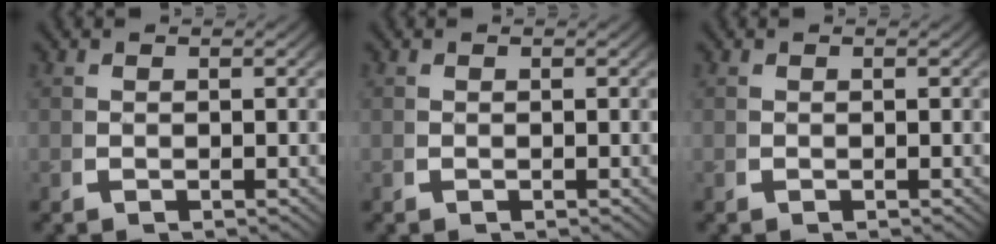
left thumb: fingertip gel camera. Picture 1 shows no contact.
{"total": 0.0}
{"total": 0.0}